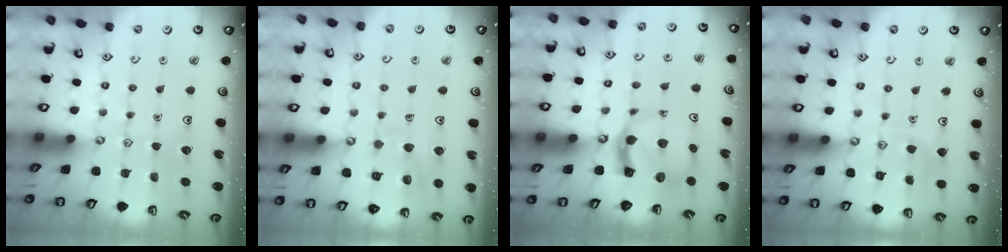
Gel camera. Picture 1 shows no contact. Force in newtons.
{"total": 9.1, "press": 9.0, "slide": 0.9}
{"total": 6.3, "press": 6.2, "slide": 1.1}
{"total": 4.8, "press": 4.8, "slide": 0.2}